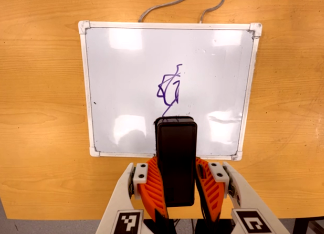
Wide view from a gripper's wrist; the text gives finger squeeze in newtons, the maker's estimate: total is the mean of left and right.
{"total": 11.1, "left": 9.7, "right": 12.5}